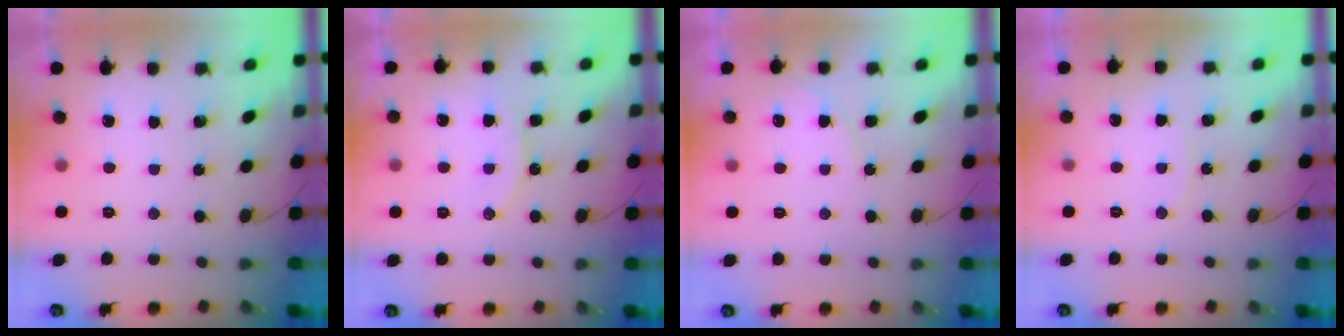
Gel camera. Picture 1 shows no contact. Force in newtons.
{"total": 11.8, "press": 11.8, "slide": 0.9}
{"total": 4.5, "press": 4.5, "slide": 0.7}
{"total": 5.0, "press": 5.0, "slide": 0.3}